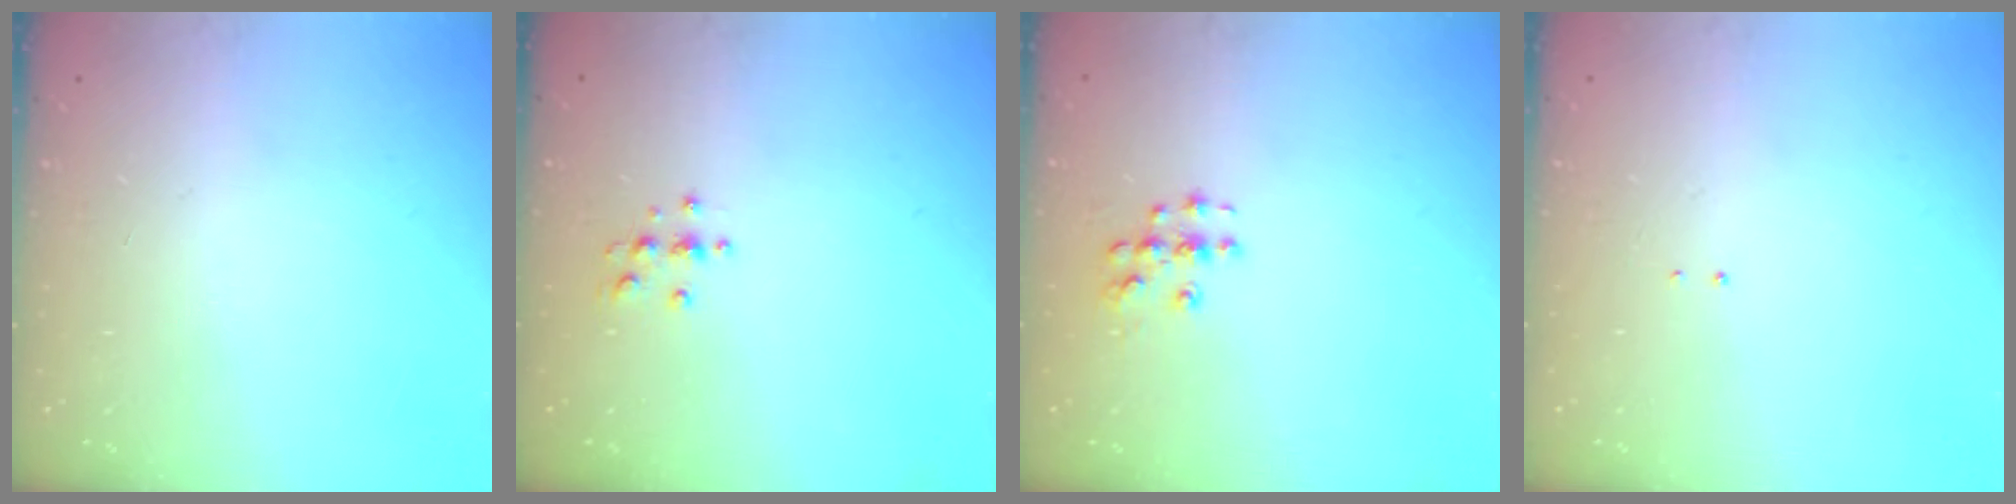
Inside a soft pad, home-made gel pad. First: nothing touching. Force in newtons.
{"total": 3.2, "press": 3.2, "slide": 0.5}
{"total": 5.4, "press": 5.4, "slide": 0.5}
{"total": 1.3, "press": 1.2, "slide": 0.6}